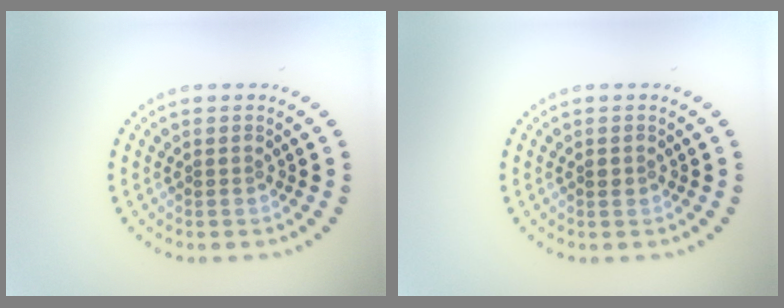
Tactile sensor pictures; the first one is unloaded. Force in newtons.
{"total": 0.7, "press": 0.7, "slide": 0.1}